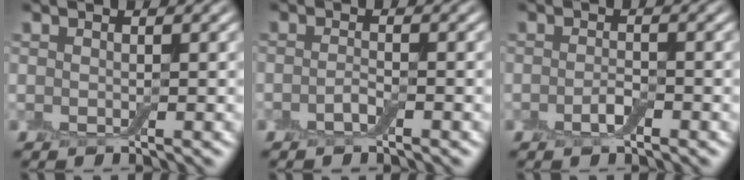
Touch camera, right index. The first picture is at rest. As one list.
[{"total": 1.3, "force": [-0.7, 0.3, 1.0], "torque": [-0.021, 0.002, -0.017]}, {"total": 1.6, "force": [-0.8, 0.6, 1.3], "torque": [-0.027, 0.000, -0.017]}]